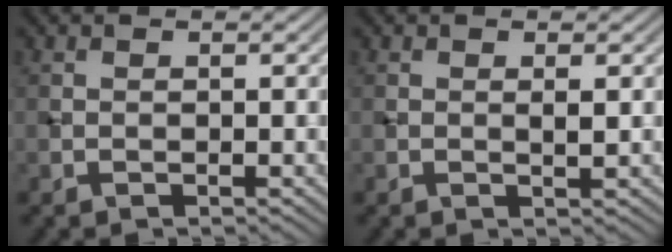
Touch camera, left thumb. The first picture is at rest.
{"total": 0.9, "force": [0.2, 0.1, 0.9], "torque": [-0.020, -0.003, 0.002]}